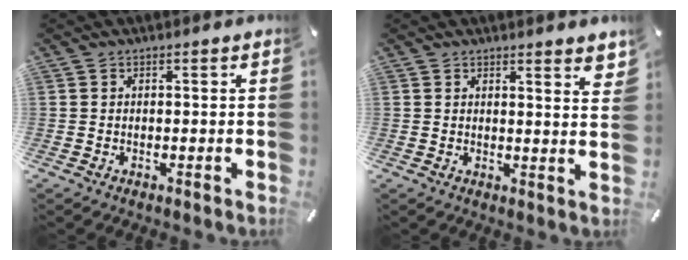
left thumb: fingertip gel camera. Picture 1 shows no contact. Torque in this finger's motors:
{"motor_torque": [0.12, -0.06, -0.04, -0.04, 0.08]}